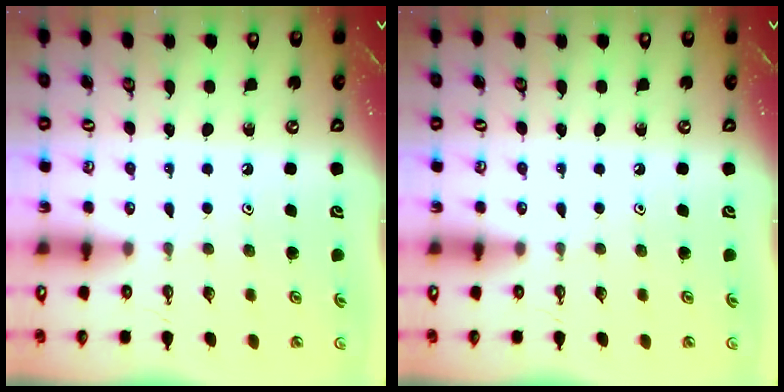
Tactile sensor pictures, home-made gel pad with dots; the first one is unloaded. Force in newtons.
{"total": 0.0}